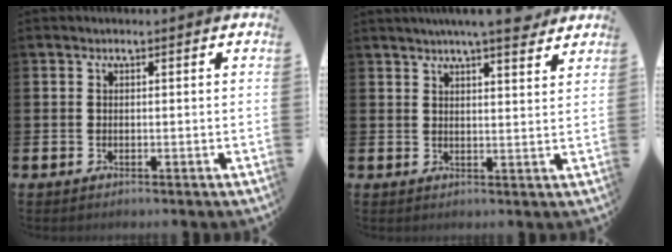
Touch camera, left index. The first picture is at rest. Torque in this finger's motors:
{"motor_torque": [0.23, -1.14, 1.05, 0.21]}